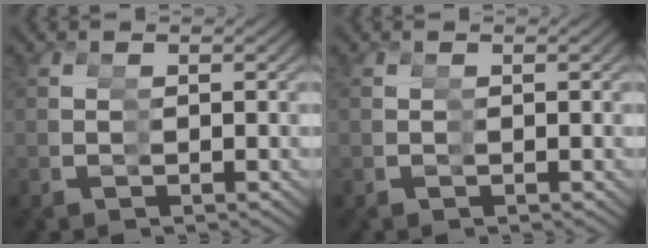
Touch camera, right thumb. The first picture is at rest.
{"total": 0.0}